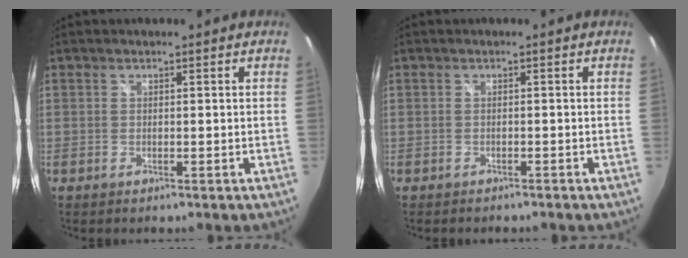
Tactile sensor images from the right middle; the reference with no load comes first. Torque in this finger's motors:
{"motor_torque": [-0.10, -0.10, 0.02, 0.00]}